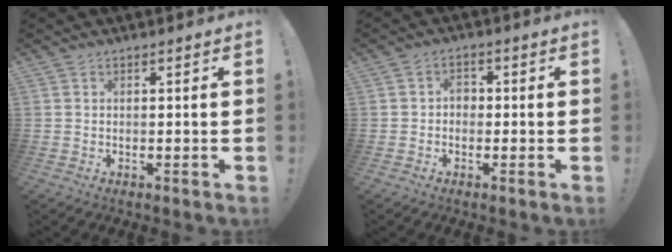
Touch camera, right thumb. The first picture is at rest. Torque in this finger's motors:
{"motor_torque": [-0.09, -0.27, -0.40, 0.09, 0.00]}